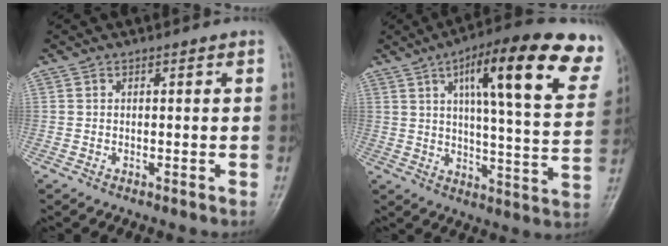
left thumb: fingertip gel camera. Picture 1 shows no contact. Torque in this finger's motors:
{"motor_torque": [1.06, 1.04, 1.86, -0.91, 0.22]}